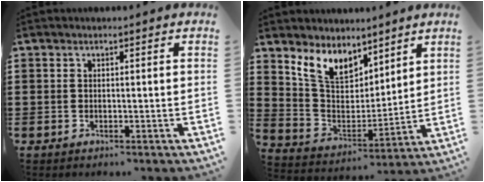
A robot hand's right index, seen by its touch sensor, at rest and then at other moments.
{"total": 8.5, "force": [6.4, 4.6, 3.1], "torque": [-0.097, -0.019, 0.122]}